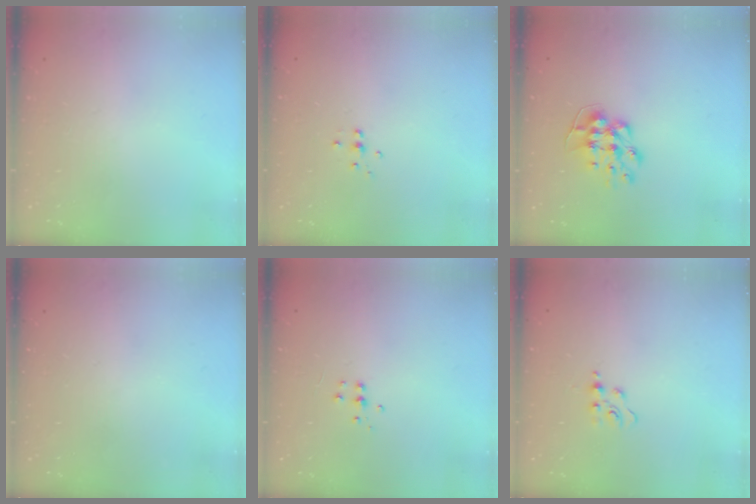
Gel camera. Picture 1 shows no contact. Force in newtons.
{"total": 3.6, "press": 3.5, "slide": 0.3}
{"total": 9.1, "press": 9.1, "slide": 0.3}
{"total": 0.0}
{"total": 4.0, "press": 4.0, "slide": 0.4}
{"total": 4.5, "press": 4.5, "slide": 0.5}